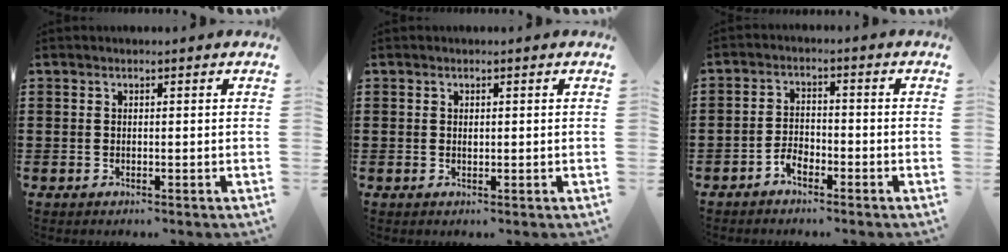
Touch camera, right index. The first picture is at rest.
{"total": 0.6, "force": [0.2, 0.3, 0.4], "torque": [-0.009, 0.001, 0.004]}
{"total": 2.7, "force": [-2.2, 1.3, 1.1], "torque": [-0.024, 0.007, -0.045]}